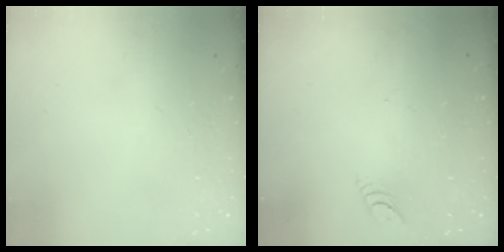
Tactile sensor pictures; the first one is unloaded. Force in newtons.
{"total": 3.9, "press": 3.9, "slide": 0.4}